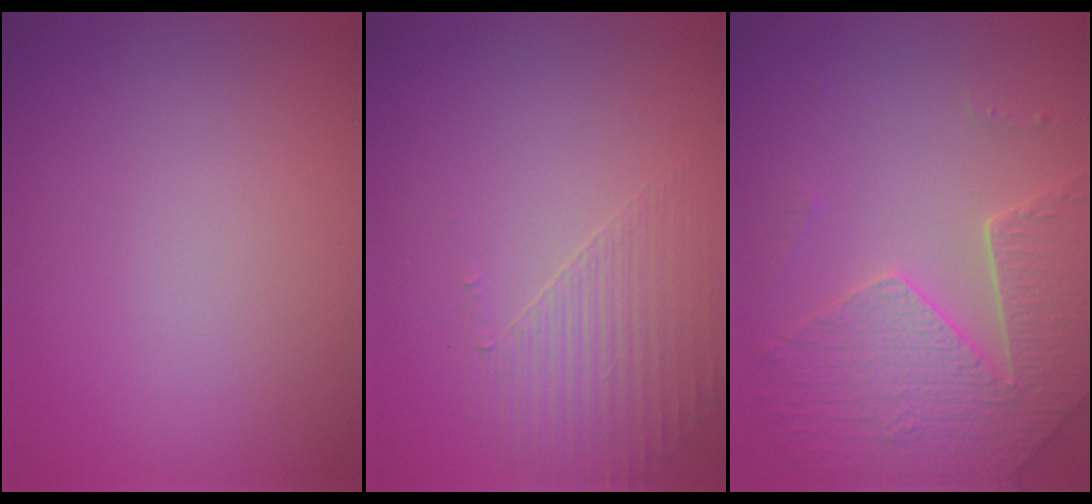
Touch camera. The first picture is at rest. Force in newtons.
{"total": 1.8, "press": 1.2, "slide": 1.3}
{"total": 5.1, "press": 4.7, "slide": 2.1}